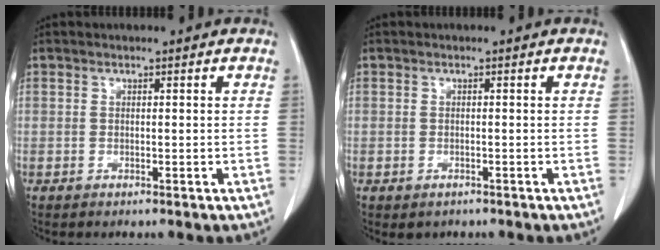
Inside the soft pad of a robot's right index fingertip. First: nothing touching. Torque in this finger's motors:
{"motor_torque": [0.23, -0.15, 0.07, 0.03]}